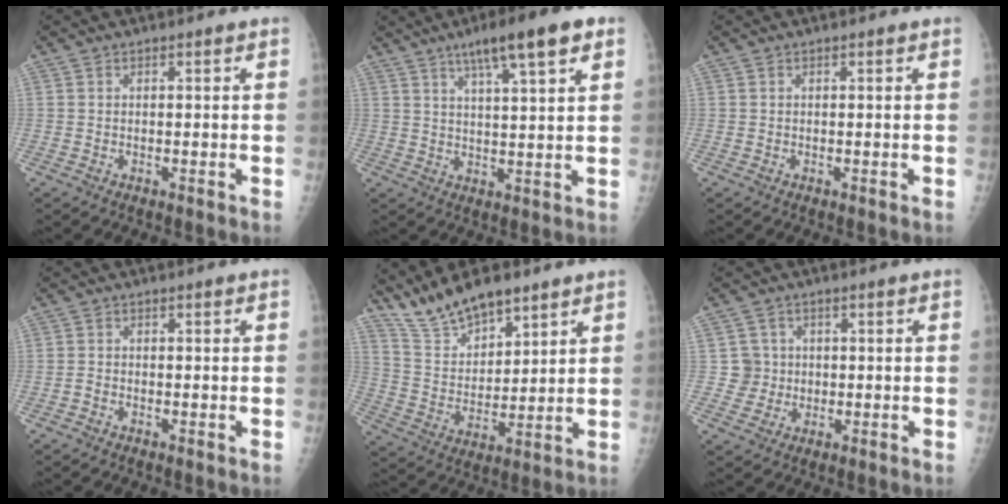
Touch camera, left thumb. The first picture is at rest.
{"total": 11.1, "force": [6.3, 1.6, 9.0], "torque": [-0.137, -0.013, 0.097]}
{"total": 0.0}
{"total": 0.8, "force": [-0.5, 0.5, 0.4], "torque": [-0.009, 0.003, -0.011]}
{"total": 11.8, "force": [9.5, 4.0, 5.6], "torque": [-0.086, -0.048, 0.189]}
{"total": 4.0, "force": [0.2, 4.0, -0.1], "torque": [0.033, 0.007, 0.000]}